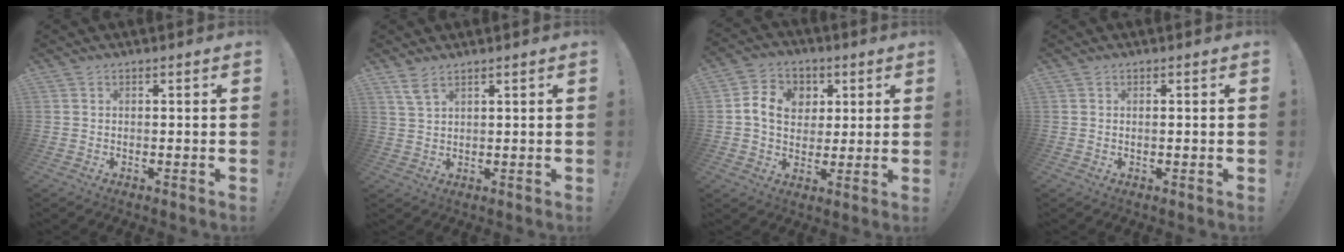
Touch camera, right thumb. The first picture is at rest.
{"total": 4.4, "force": [3.0, 1.4, 2.9], "torque": [-0.060, -0.007, 0.055]}
{"total": 10.9, "force": [2.4, 9.2, 5.5], "torque": [-0.087, 0.001, 0.051]}
{"total": 0.5, "force": [0.0, 0.0, 0.5], "torque": [-0.008, 0.000, -0.001]}